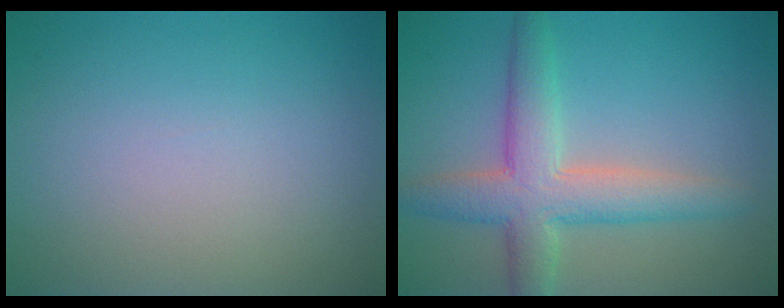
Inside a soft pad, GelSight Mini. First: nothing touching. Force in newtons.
{"total": 5.7, "press": 5.7, "slide": 0.3}